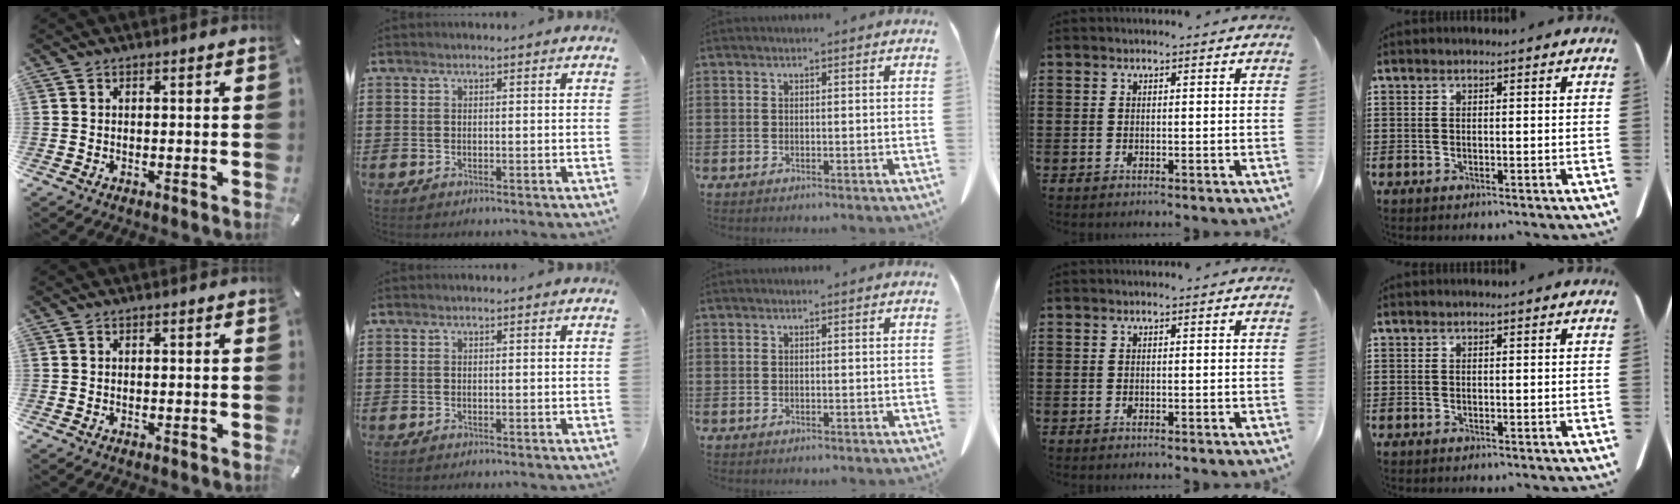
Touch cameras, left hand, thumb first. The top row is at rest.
{}